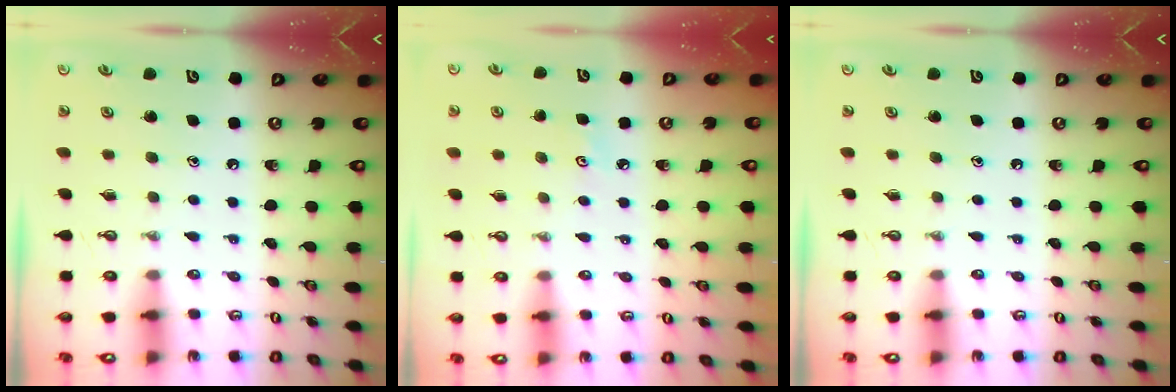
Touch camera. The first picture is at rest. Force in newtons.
{"total": 3.3, "press": 3.3, "slide": 0.4}
{"total": 0.0}